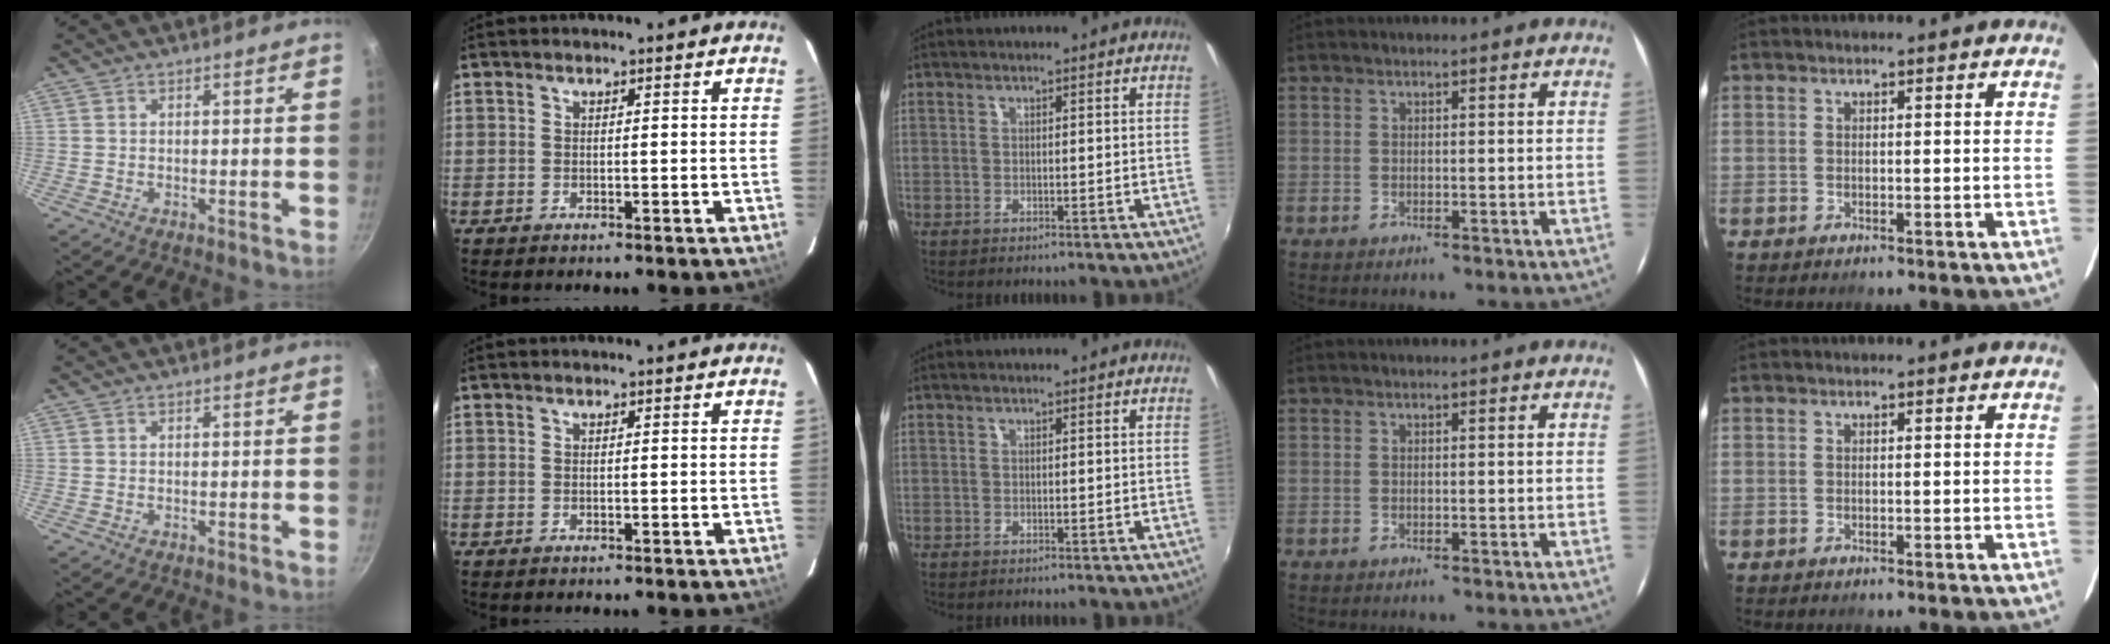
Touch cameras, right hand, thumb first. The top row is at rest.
{}